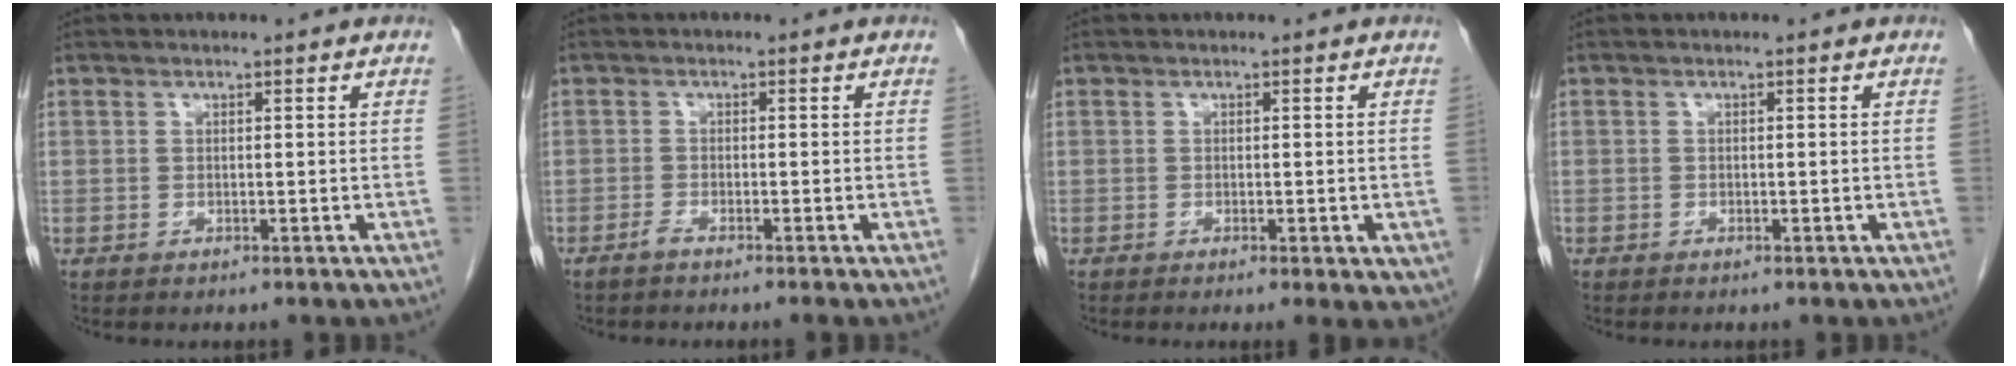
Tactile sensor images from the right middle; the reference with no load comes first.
{"total": 1.6, "force": [-1.3, -0.4, 0.8], "torque": [-0.018, 0.001, -0.028]}
{"total": 4.4, "force": [-2.0, 1.3, 3.7], "torque": [-0.035, -0.009, -0.026]}
{"total": 0.0}